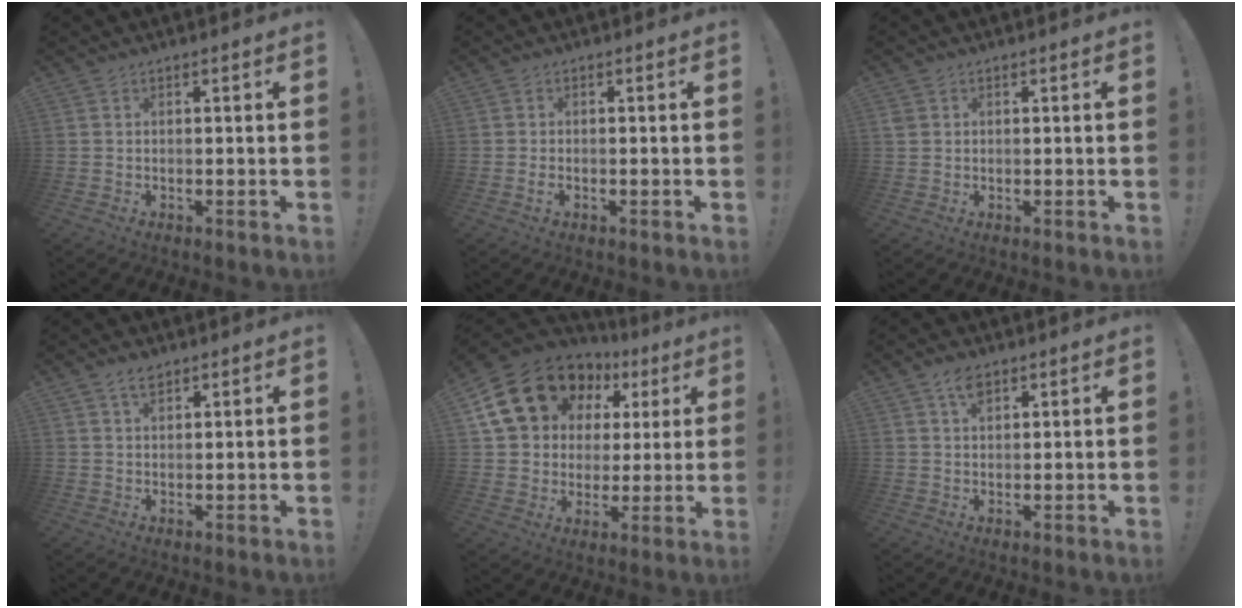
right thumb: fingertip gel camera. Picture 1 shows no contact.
{"total": 1.2, "force": [-0.7, 0.6, 0.7], "torque": [-0.018, 0.006, -0.011]}
{"total": 1.9, "force": [0.7, 1.6, 0.8], "torque": [-0.005, 0.000, 0.014]}
{"total": 3.1, "force": [2.3, 1.4, 1.5], "torque": [-0.024, -0.007, 0.040]}
{"total": 20.0, "force": [10.2, 14.3, 9.6], "torque": [-0.156, -0.048, 0.211]}
{"total": 4.1, "force": [2.4, 2.2, 2.5], "torque": [-0.037, -0.008, 0.041]}